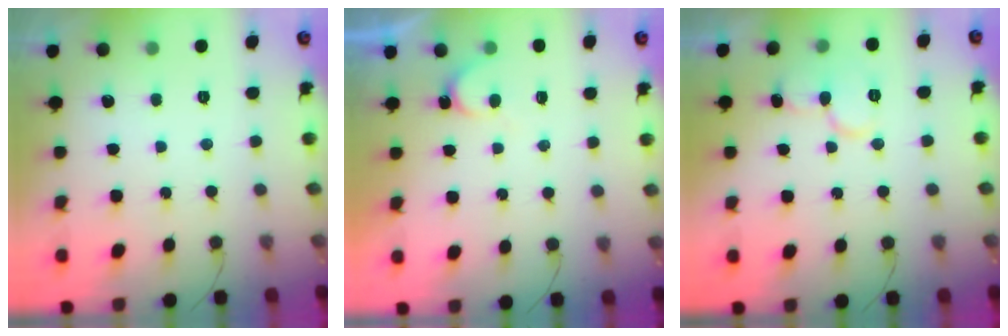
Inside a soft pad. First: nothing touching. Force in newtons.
{"total": 4.0, "press": 4.0, "slide": 0.1}
{"total": 9.4, "press": 9.3, "slide": 1.2}